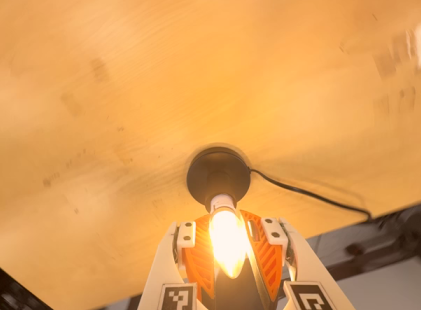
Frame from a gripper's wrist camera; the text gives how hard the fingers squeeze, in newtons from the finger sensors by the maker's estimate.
{"total": 14.8, "left": 14.7, "right": 14.9}